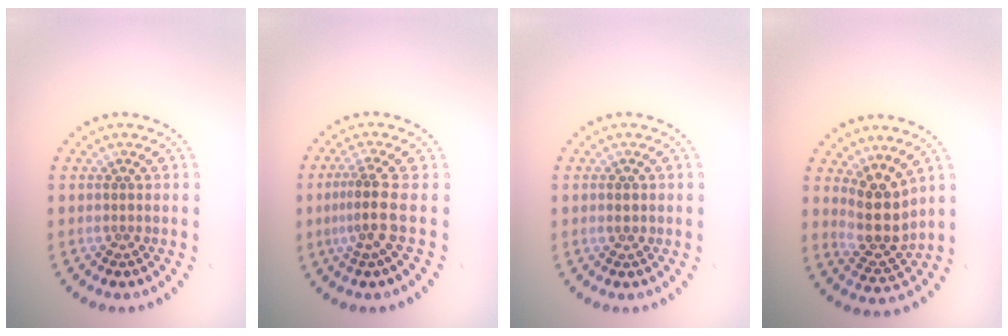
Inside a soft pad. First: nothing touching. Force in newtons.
{"total": 2.7, "press": 1.9, "slide": 2.0}
{"total": 1.1, "press": 1.1, "slide": 0.2}
{"total": 4.0, "press": 3.4, "slide": 2.2}